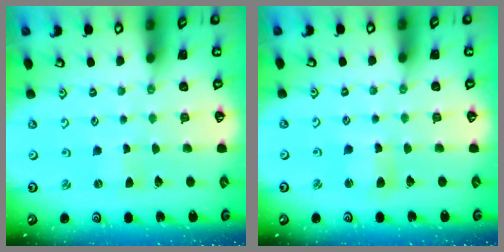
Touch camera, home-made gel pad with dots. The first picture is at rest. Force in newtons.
{"total": 4.2, "press": 4.1, "slide": 0.5}